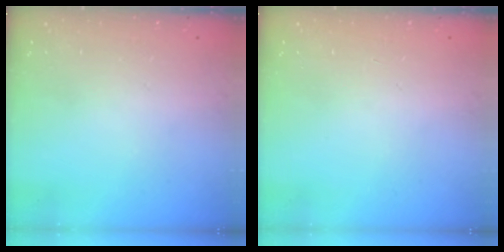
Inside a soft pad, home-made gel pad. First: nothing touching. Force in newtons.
{"total": 0.0}